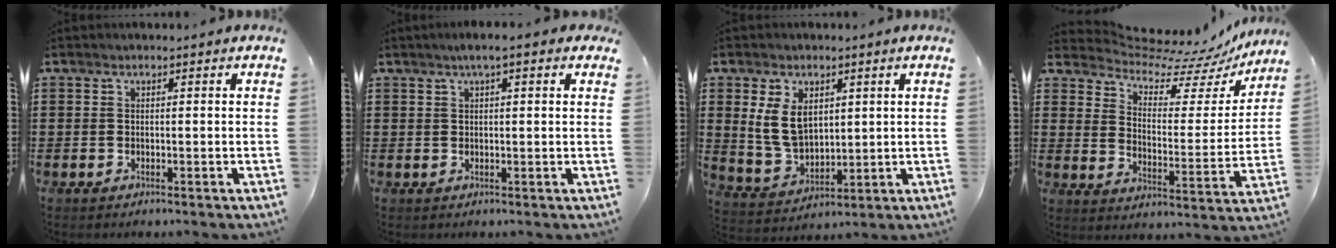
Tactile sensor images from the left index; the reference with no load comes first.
{"total": 2.8, "force": [1.6, 0.3, 2.3], "torque": [-0.048, 0.005, 0.026]}
{"total": 7.1, "force": [2.5, 4.6, 4.8], "torque": [-0.120, 0.008, 0.044]}
{"total": 7.2, "force": [6.7, 1.7, 1.7], "torque": [-0.061, -0.051, 0.116]}